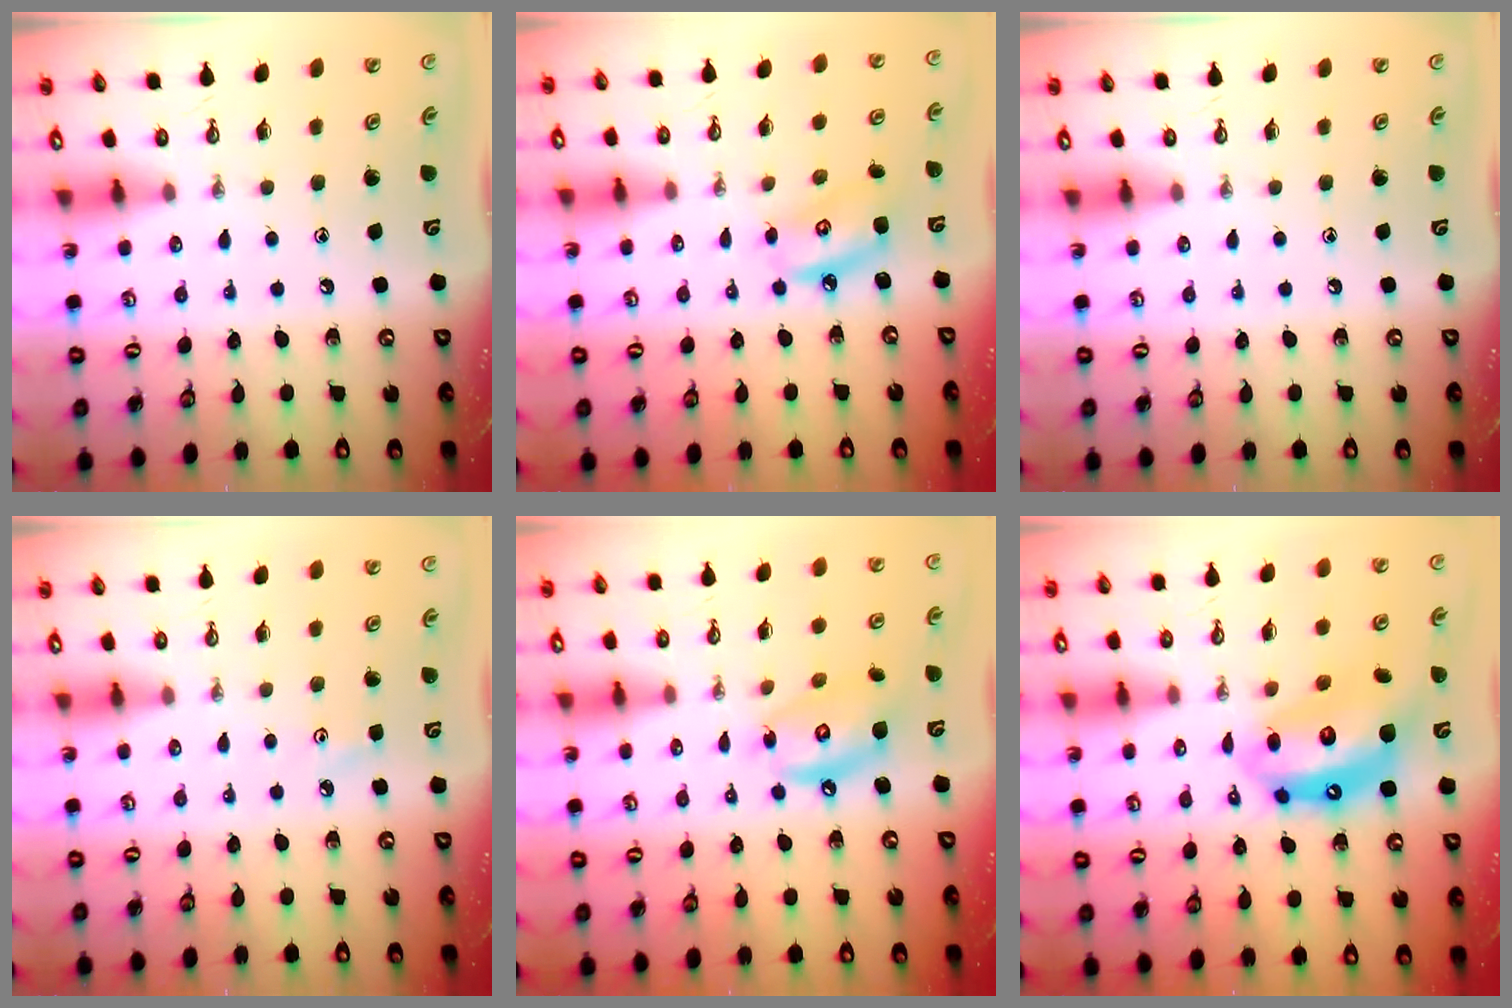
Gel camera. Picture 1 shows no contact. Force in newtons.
{"total": 6.9, "press": 6.9, "slide": 0.5}
{"total": 0.0}
{"total": 2.8, "press": 2.8, "slide": 0.4}
{"total": 11.0, "press": 11.0, "slide": 0.9}
{"total": 14.3, "press": 14.3, "slide": 1.3}